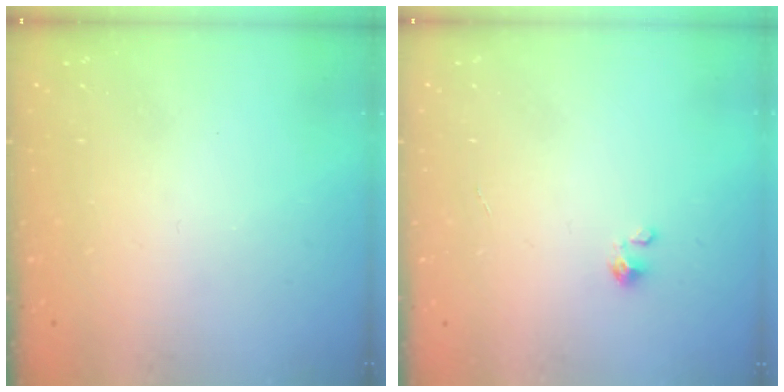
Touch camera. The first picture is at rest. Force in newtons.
{"total": 0.9, "press": 0.9, "slide": 0.1}